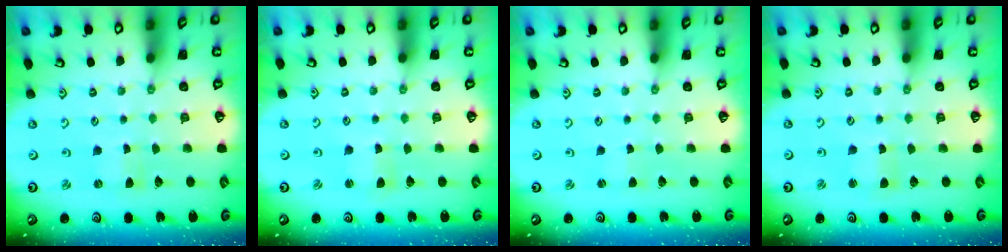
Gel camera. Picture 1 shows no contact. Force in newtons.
{"total": 1.7, "press": 1.6, "slide": 0.3}
{"total": 0.9, "press": 0.9, "slide": 0.1}
{"total": 1.8, "press": 1.7, "slide": 0.4}